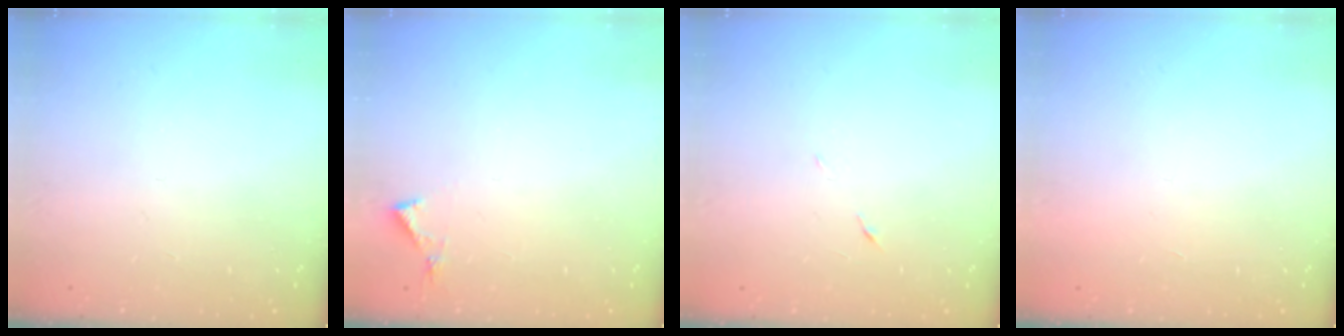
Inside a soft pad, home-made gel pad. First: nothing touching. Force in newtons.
{"total": 4.1, "press": 4.1, "slide": 0.5}
{"total": 5.0, "press": 4.8, "slide": 1.4}
{"total": 1.7, "press": 1.7, "slide": 0.1}